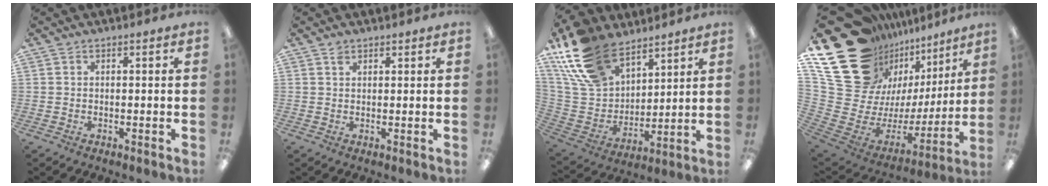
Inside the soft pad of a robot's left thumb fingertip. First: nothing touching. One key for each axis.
{"total": 1.4, "fx": 1.2, "fy": 0.8, "fz": 0.3, "tx": -0.008, "ty": -0.002, "tz": 0.023}
{"total": 20.7, "fx": 14.3, "fy": 11.6, "fz": 9.2, "tx": -0.206, "ty": -0.070, "tz": 0.271}
{"total": 26.6, "fx": 14.5, "fy": 17.4, "fz": 14.0, "tx": -0.226, "ty": -0.120, "tz": 0.317}